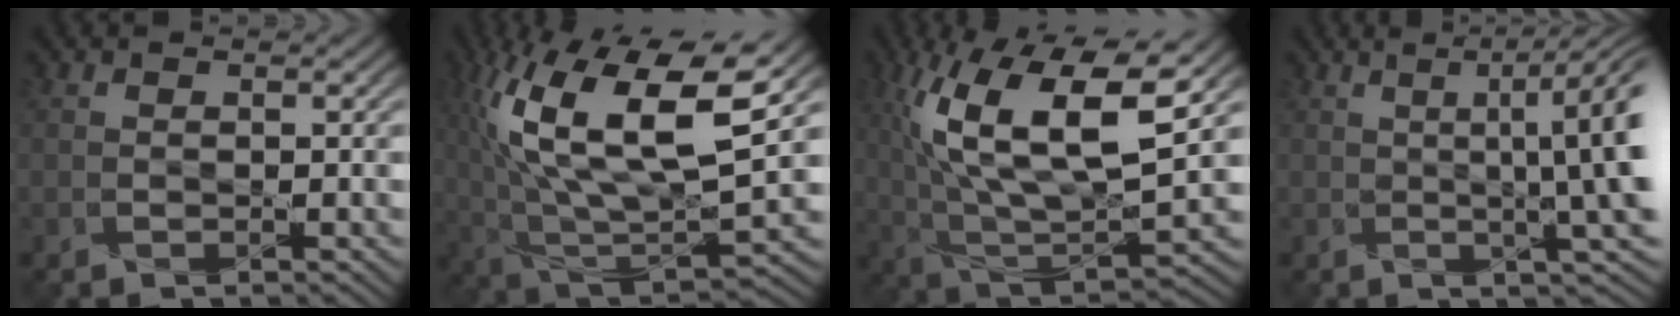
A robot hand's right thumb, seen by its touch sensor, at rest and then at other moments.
{"total": 17.5, "force": [4.7, 7.7, 15.0], "torque": [-0.305, 0.013, 0.081]}
{"total": 15.8, "force": [4.3, 6.4, 13.7], "torque": [-0.281, -0.001, 0.086]}
{"total": 10.4, "force": [1.2, 1.9, 10.1], "torque": [-0.119, 0.009, 0.027]}